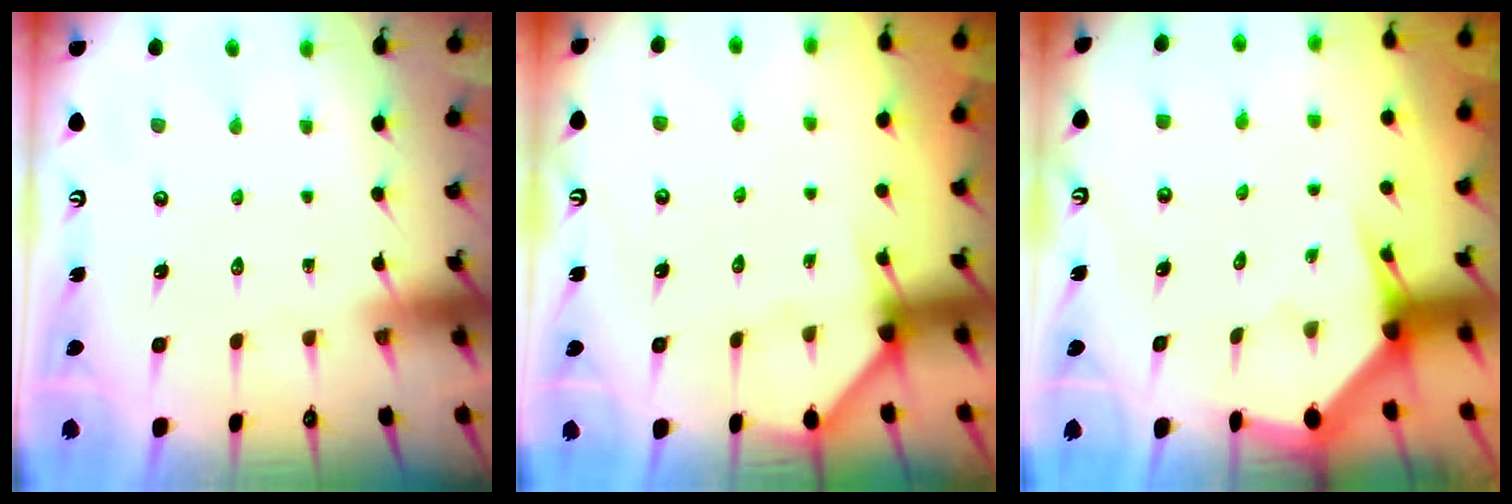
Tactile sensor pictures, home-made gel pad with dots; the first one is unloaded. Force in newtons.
{"total": 3.4, "press": 3.4, "slide": 0.2}
{"total": 3.4, "press": 3.3, "slide": 0.5}